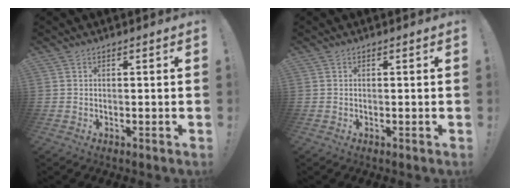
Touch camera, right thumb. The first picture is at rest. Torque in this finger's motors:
{"motor_torque": [-0.06, 0.10, 0.15, -0.09, -0.02]}